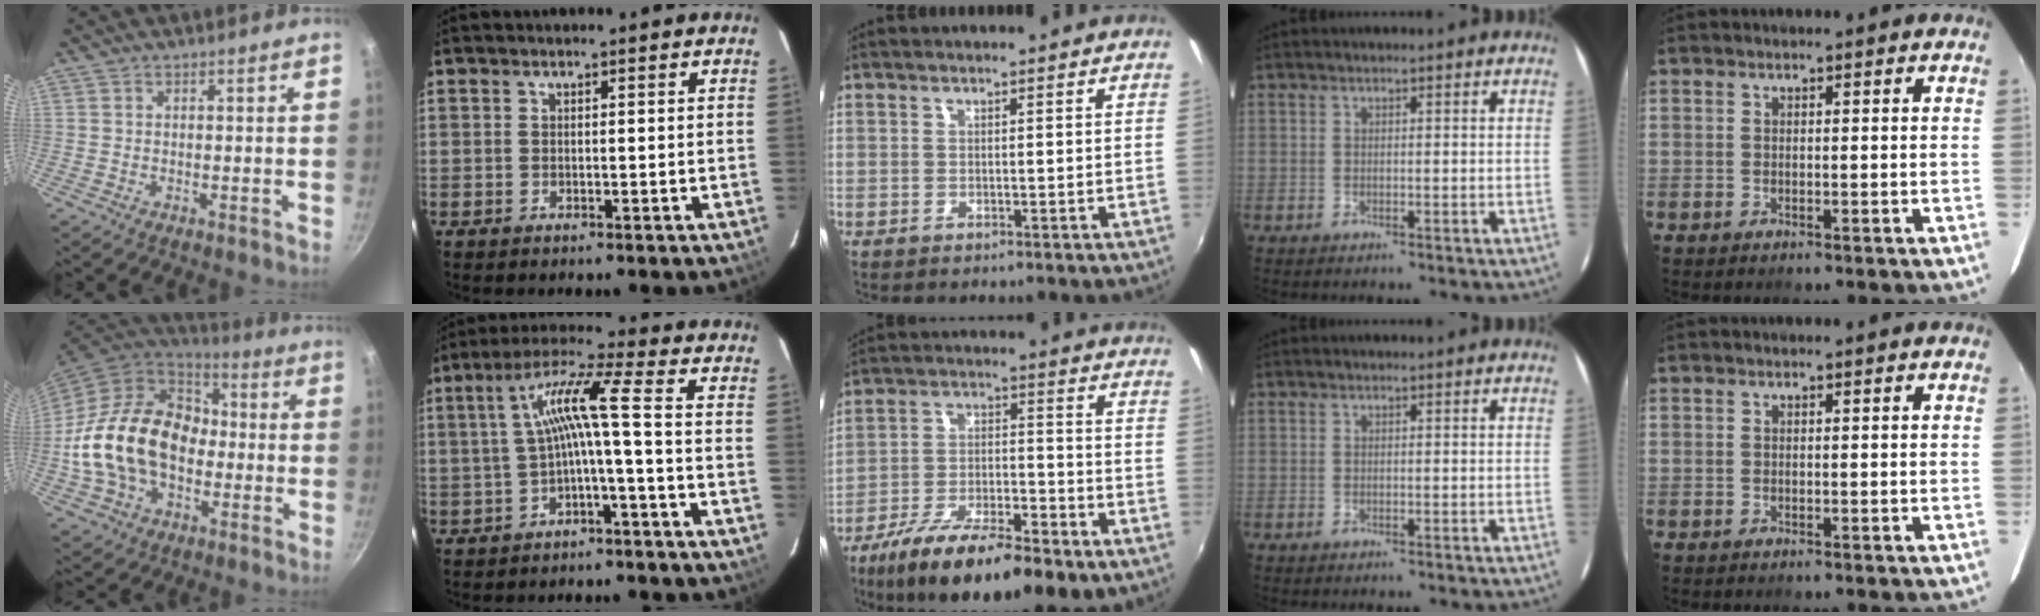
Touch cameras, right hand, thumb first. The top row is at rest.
{"thumb": {"total": 22.8, "force": [-2.4, 16.5, 15.6], "torque": [-0.259, 0.046, -0.044]}, "index": {"total": 7.9, "force": [-1.7, -0.8, 7.7], "torque": [-0.161, 0.015, -0.024]}, "middle": {"total": 20.7, "force": [-14.1, 5.6, 14.1], "torque": [-0.249, -0.038, -0.223]}}